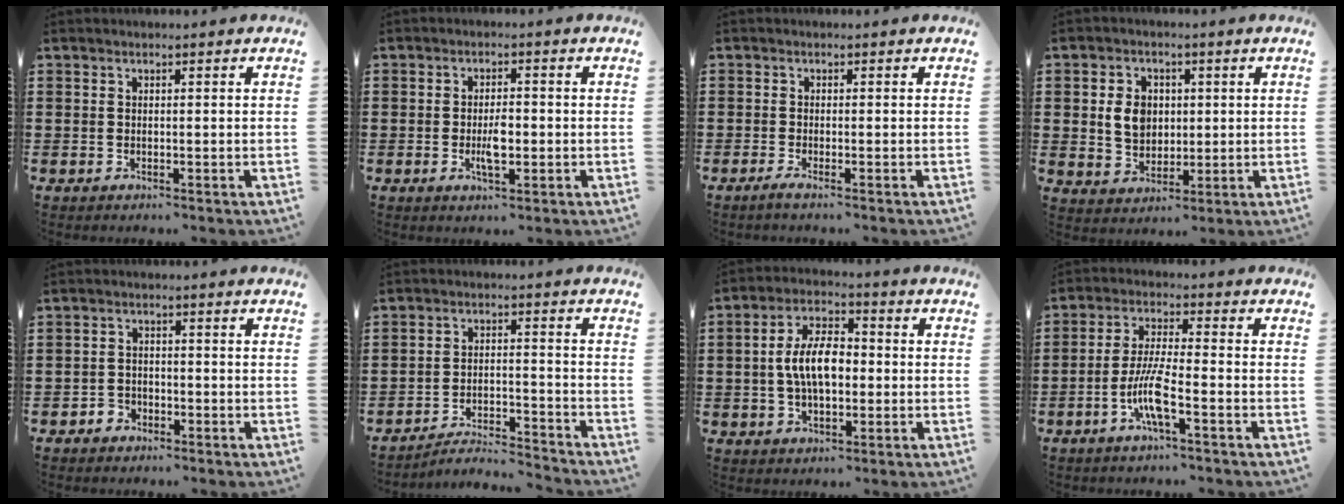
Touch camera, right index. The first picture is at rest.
{"total": 3.8, "force": [-0.8, 1.5, 3.4], "torque": [-0.069, 0.001, -0.015]}
{"total": 1.0, "force": [-0.8, -0.1, 0.5], "torque": [-0.010, -0.003, -0.015]}
{"total": 6.0, "force": [0.8, 4.8, 3.5], "torque": [-0.089, 0.012, 0.011]}
{"total": 2.0, "force": [-1.5, 1.4, 0.2], "torque": [-0.009, 0.003, -0.033]}
{"total": 4.3, "force": [-4.2, 0.1, 0.9], "torque": [-0.028, 0.000, -0.089]}
{"total": 8.3, "force": [-0.3, 4.3, 7.1], "torque": [-0.151, 0.008, -0.013]}
{"total": 7.4, "force": [-3.2, 1.0, 6.6], "torque": [-0.148, -0.011, -0.069]}